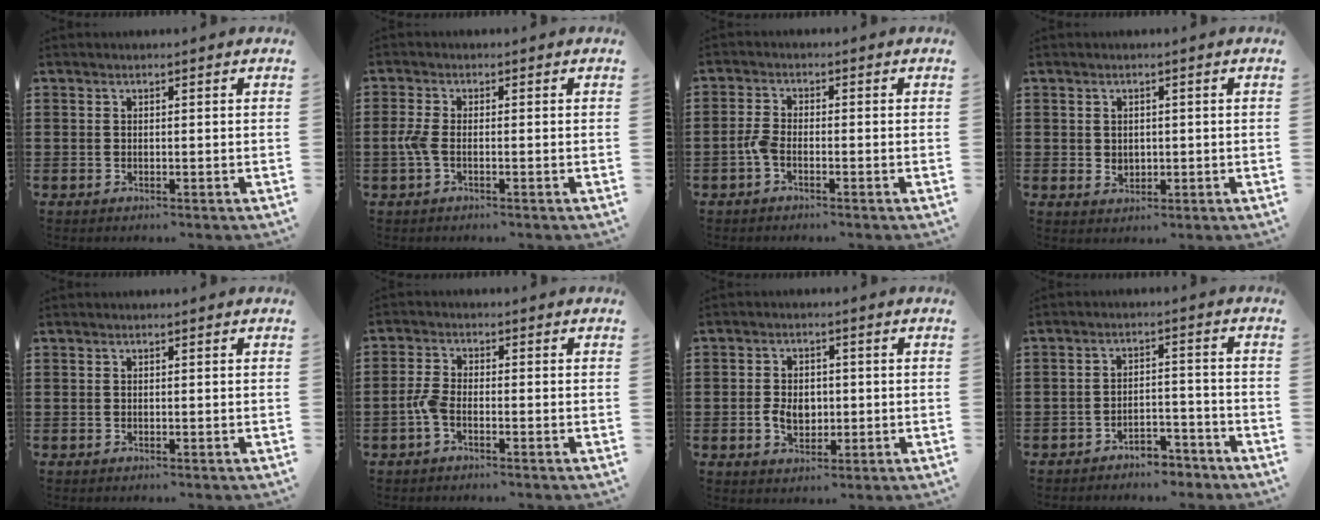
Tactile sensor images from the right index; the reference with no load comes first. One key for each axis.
{"total": 2.8, "fx": -0.8, "fy": 1.1, "fz": 2.4, "tx": -0.067, "ty": -0.006, "tz": -0.020}
{"total": 2.4, "fx": -1.3, "fy": 1.0, "fz": 1.8, "tx": -0.048, "ty": -0.001, "tz": -0.028}
{"total": 1.6, "fx": 0.4, "fy": 1.4, "fz": 0.6, "tx": -0.015, "ty": 0.008, "tz": 0.006}
{"total": 0.0}
{"total": 2.9, "fx": -1.4, "fy": 1.2, "fz": 2.3, "tx": -0.064, "ty": -0.004, "tz": -0.032}
{"total": 4.3, "fx": -0.4, "fy": 3.2, "fz": 2.8, "tx": -0.050, "ty": 0.006, "tz": -0.011}
{"total": 3.8, "fx": -3.7, "fy": 0.8, "fz": 0.6, "tx": -0.013, "ty": 0.009, "tz": -0.076}